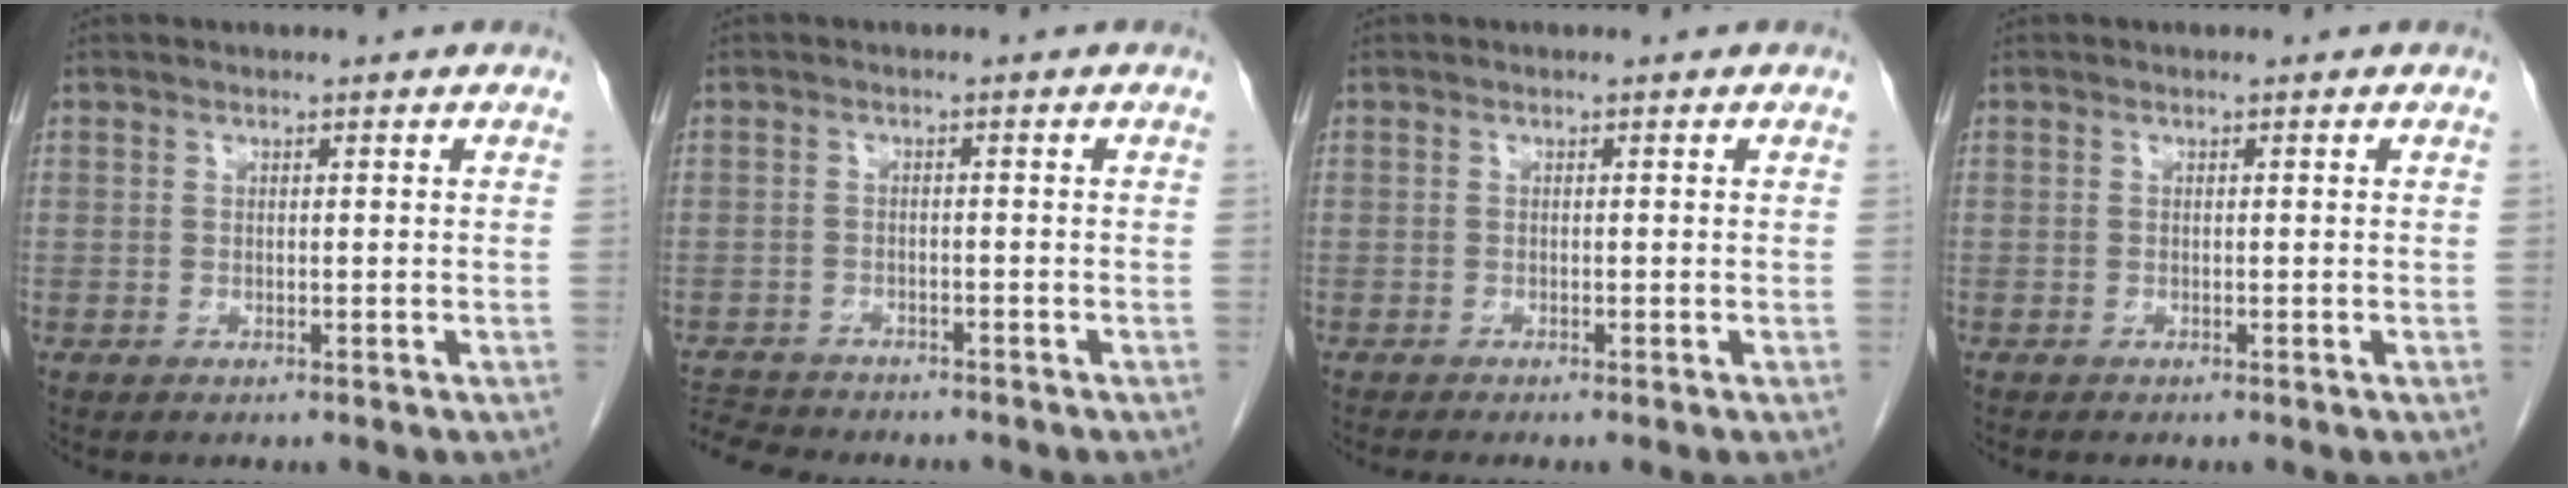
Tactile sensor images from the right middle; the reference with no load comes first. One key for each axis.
{"total": 6.6, "fx": -6.4, "fy": 1.3, "fz": 1.2, "tx": -0.022, "ty": -0.006, "tz": -0.103}
{"total": 1.6, "fx": -1.3, "fy": -0.4, "fz": 0.9, "tx": -0.011, "ty": 0.002, "tz": -0.020}
{"total": 0.0}